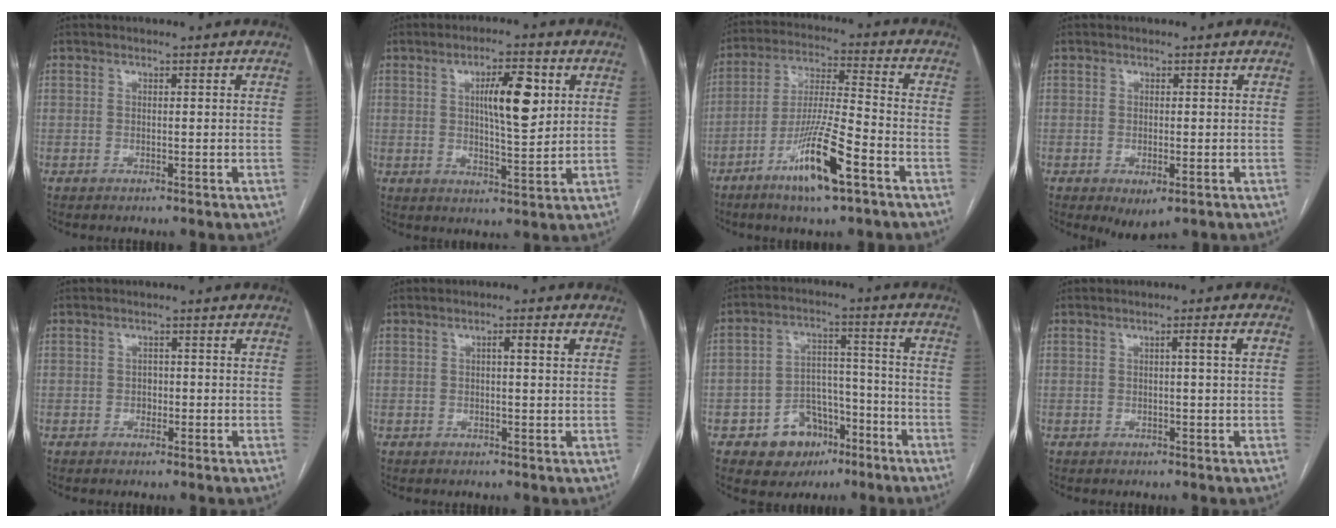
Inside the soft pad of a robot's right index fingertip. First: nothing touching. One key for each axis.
{"total": 8.7, "fx": 2.5, "fy": 2.0, "fz": 8.0, "tx": -0.132, "ty": 0.007, "tz": 0.044}
{"total": 12.5, "fx": -6.6, "fy": 1.0, "fz": 10.6, "tx": -0.205, "ty": -0.016, "tz": -0.119}
{"total": 3.9, "fx": -1.7, "fy": 1.5, "fz": 3.1, "tx": -0.046, "ty": -0.008, "tz": -0.012}
{"total": 1.3, "fx": -0.2, "fy": 1.1, "fz": 0.7, "tx": -0.007, "ty": 0.003, "tz": -0.003}
{"total": 2.4, "fx": 0.9, "fy": 0.1, "fz": 2.3, "tx": -0.037, "ty": 0.005, "tz": 0.013}
{"total": 9.3, "fx": -4.8, "fy": 7.0, "fz": 3.8, "tx": -0.054, "ty": 0.027, "tz": -0.067}
{"total": 2.3, "fx": 0.6, "fy": -0.3, "fz": 2.2, "tx": -0.036, "ty": 0.004, "tz": 0.011}